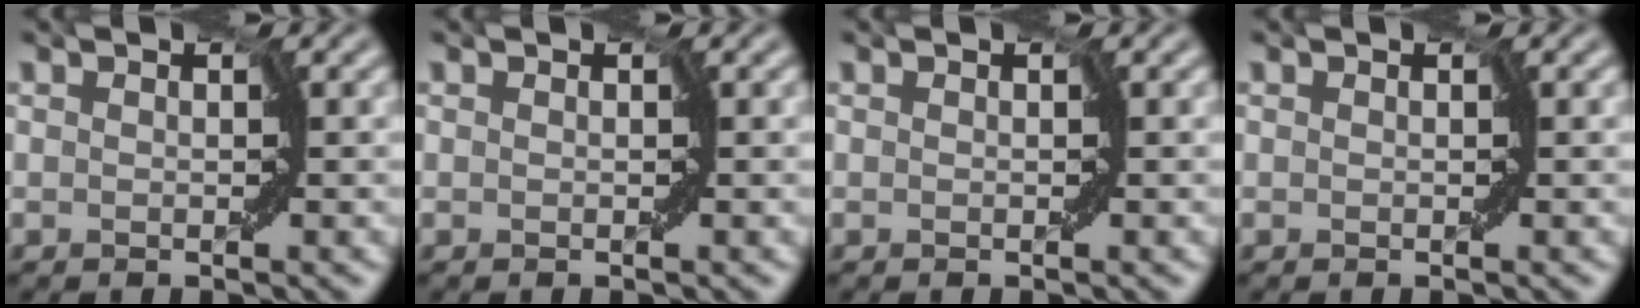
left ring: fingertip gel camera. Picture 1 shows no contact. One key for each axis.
{"total": 0.0}
{"total": 0.0}
{"total": 0.0}